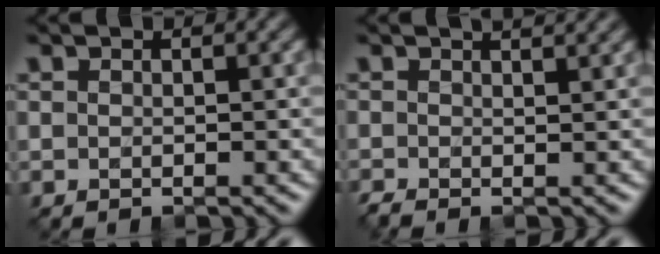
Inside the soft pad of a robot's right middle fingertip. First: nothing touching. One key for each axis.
{"total": 2.5, "fx": 0.5, "fy": 0.9, "fz": 2.3, "tx": -0.024, "ty": 0.010, "tz": -0.003}